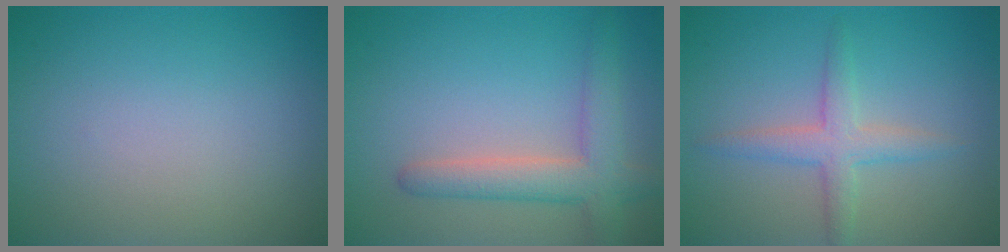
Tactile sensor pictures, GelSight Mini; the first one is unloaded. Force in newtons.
{"total": 4.3, "press": 4.3, "slide": 0.3}
{"total": 2.9, "press": 2.9, "slide": 0.1}